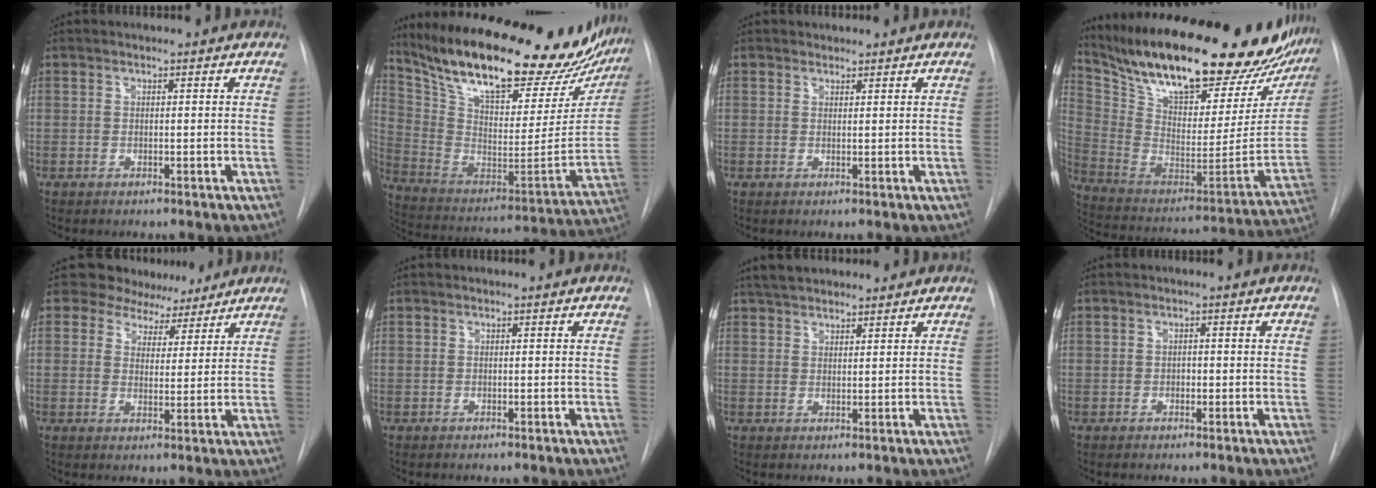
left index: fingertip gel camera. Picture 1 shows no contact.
{"total": 33.6, "force": [27.5, 9.5, 16.8], "torque": [-0.289, -0.051, 0.392]}
{"total": 1.0, "force": [0.8, 0.6, -0.2], "torque": [0.005, -0.001, 0.008]}
{"total": 35.0, "force": [28.5, 9.4, 18.0], "torque": [-0.321, -0.061, 0.407]}
{"total": 6.8, "force": [5.9, 3.5, 0.2], "torque": [0.011, -0.002, 0.077]}
{"total": 0.0}
{"total": 6.3, "force": [5.6, 1.9, 2.3], "torque": [-0.035, 0.032, 0.095]}
{"total": 0.8, "force": [-0.3, 0.6, 0.5], "torque": [-0.005, 0.001, -0.006]}